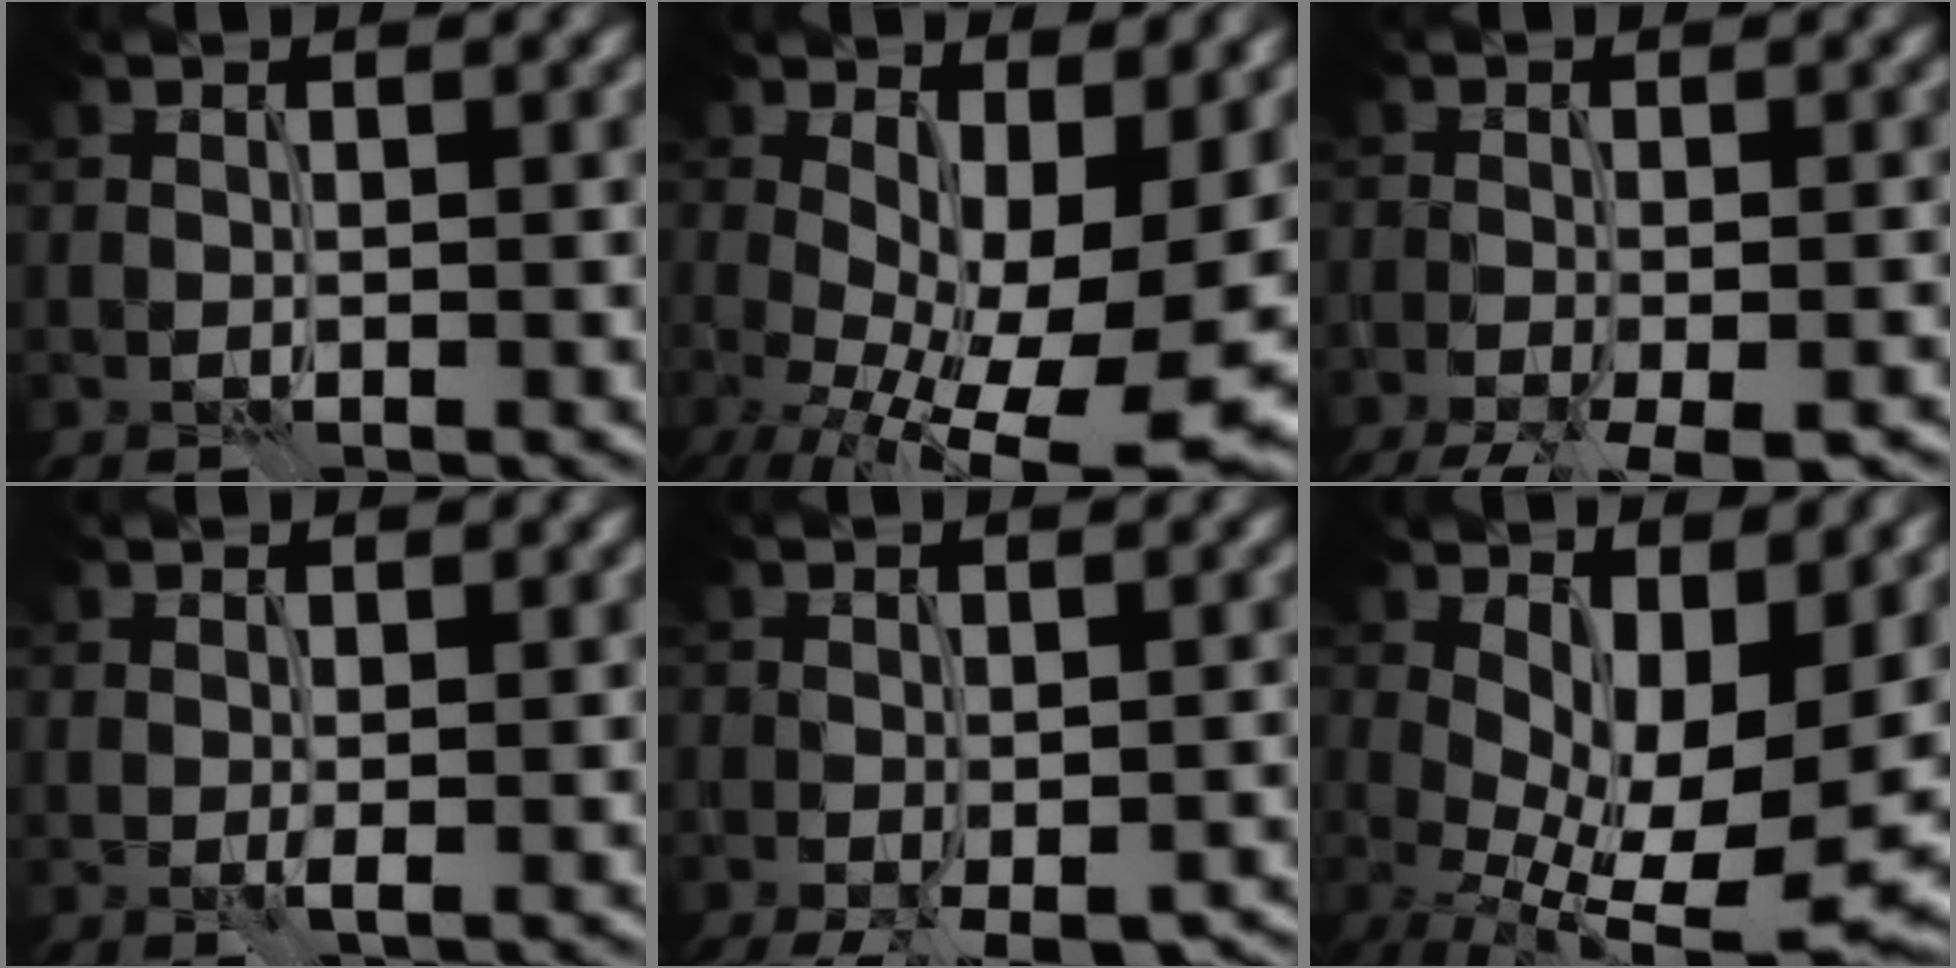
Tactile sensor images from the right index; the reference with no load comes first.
{"total": 13.3, "force": [-1.5, 5.5, 12.0], "torque": [-0.176, -0.021, -0.005]}
{"total": 8.1, "force": [-5.8, 2.8, 4.9], "torque": [-0.076, -0.035, -0.075]}
{"total": 0.7, "force": [0.0, 0.0, 0.7], "torque": [-0.013, -0.002, 0.002]}
{"total": 6.7, "force": [-4.1, 2.4, 4.7], "torque": [-0.069, -0.020, -0.055]}
{"total": 11.3, "force": [0.1, 4.9, 10.2], "torque": [-0.164, -0.018, 0.016]}